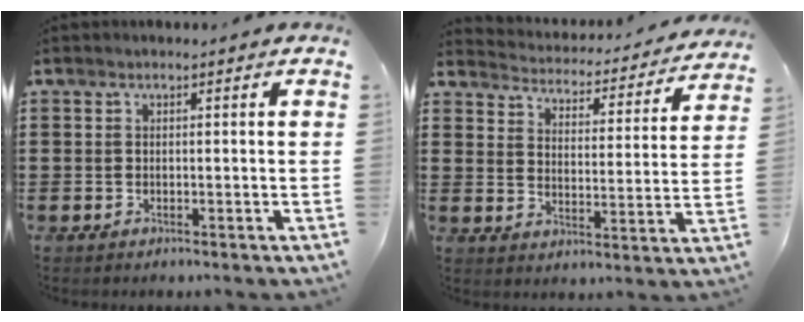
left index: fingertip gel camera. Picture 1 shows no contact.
{"total": 3.4, "force": [3.4, 0.0, -0.2], "torque": [-0.021, -0.034, 0.050]}